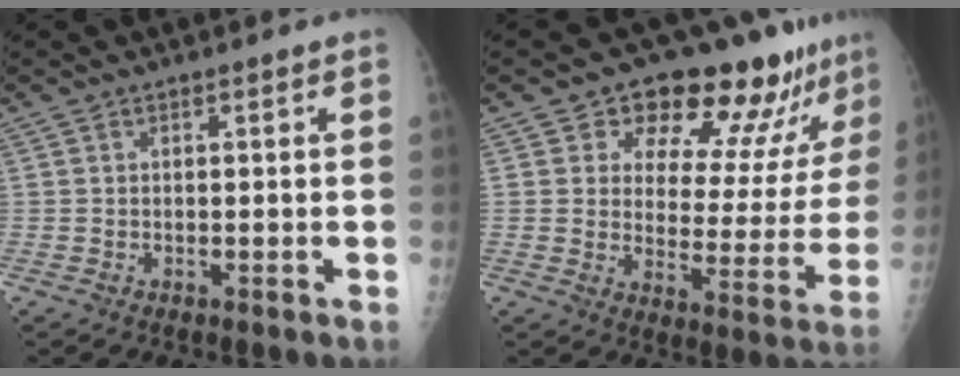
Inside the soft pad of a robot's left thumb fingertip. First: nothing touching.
{"total": 16.3, "force": [12.6, 7.0, 7.6], "torque": [-0.041, -0.076, 0.160]}